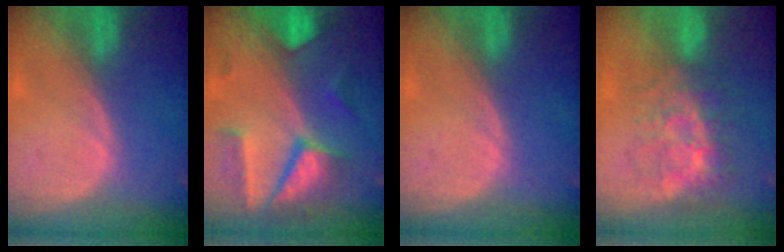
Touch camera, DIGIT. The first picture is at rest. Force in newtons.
{"total": 9.3, "press": 8.2, "slide": 4.3}
{"total": 0.0}
{"total": 8.1, "press": 7.3, "slide": 3.7}